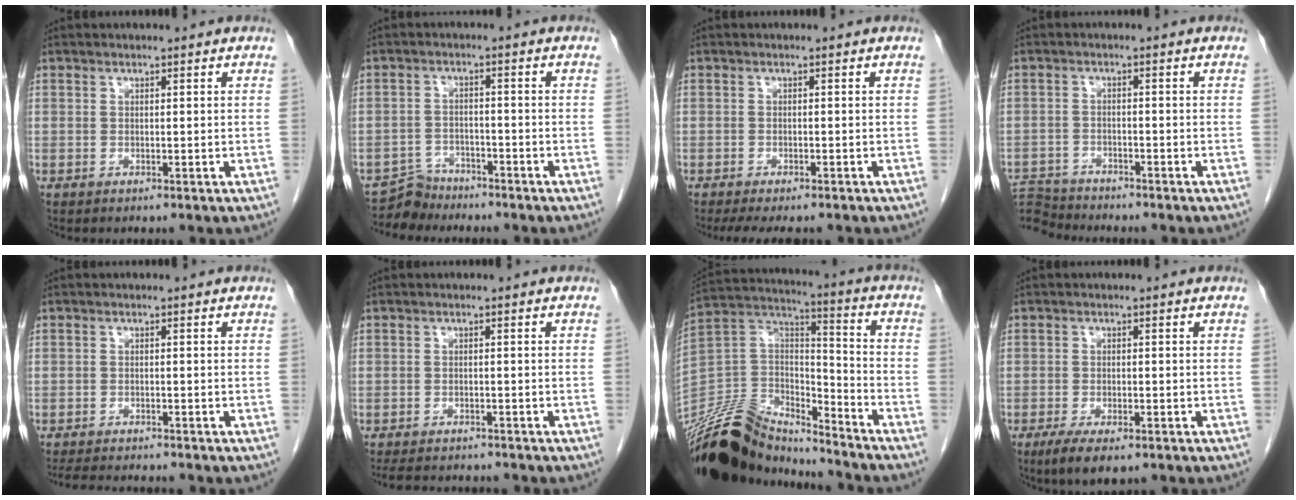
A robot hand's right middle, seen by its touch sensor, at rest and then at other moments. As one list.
[{"total": 4.1, "force": [-3.8, 1.4, -1.0], "torque": [0.018, 0.001, -0.068]}, {"total": 6.8, "force": [-5.7, 1.8, 3.2], "torque": [-0.042, -0.010, -0.083]}, {"total": 6.9, "force": [-6.8, 1.3, -0.2], "torque": [-0.002, 0.004, -0.128]}, {"total": 6.7, "force": [-6.3, 0.7, 2.3], "torque": [-0.034, -0.012, -0.097]}, {"total": 7.8, "force": [-7.2, 1.8, 2.4], "torque": [-0.037, -0.006, -0.102]}, {"total": 18.3, "force": [-16.8, 5.2, 5.3], "torque": [-0.096, 0.042, -0.297]}, {"total": 5.7, "force": [-3.9, 1.6, 3.8], "torque": [-0.067, -0.012, -0.060]}]